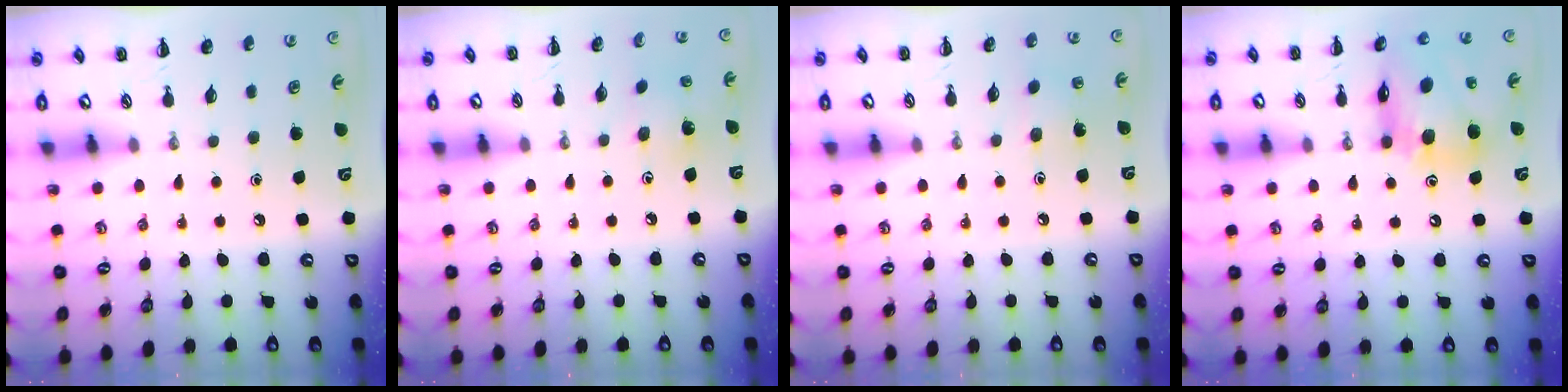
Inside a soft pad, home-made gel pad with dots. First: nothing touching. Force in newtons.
{"total": 2.2, "press": 2.1, "slide": 0.7}
{"total": 3.2, "press": 3.0, "slide": 1.0}
{"total": 13.9, "press": 13.3, "slide": 3.9}